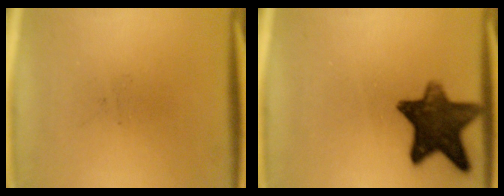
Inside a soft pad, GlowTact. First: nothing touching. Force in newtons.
{"total": 11.7}